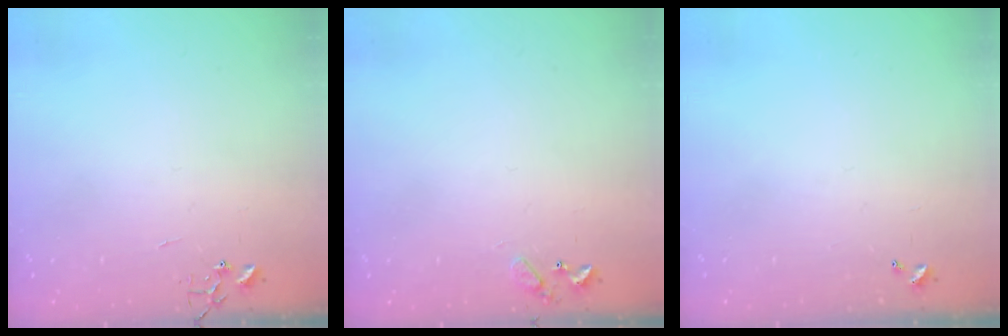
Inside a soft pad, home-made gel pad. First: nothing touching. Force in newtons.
{"total": 7.0, "press": 7.0, "slide": 0.6}
{"total": 0.0}